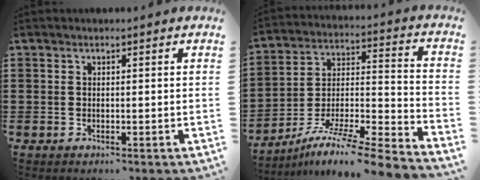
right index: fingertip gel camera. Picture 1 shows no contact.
{"total": 8.7, "force": [-6.9, 0.3, 5.3], "torque": [-0.090, -0.003, -0.139]}